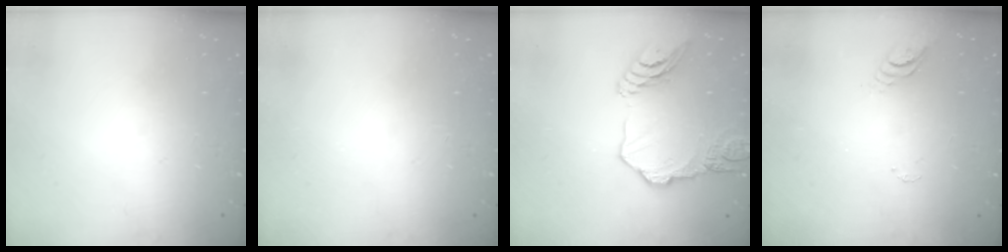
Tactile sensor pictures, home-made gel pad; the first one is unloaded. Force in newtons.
{"total": 0.0}
{"total": 14.1, "press": 14.0, "slide": 1.4}
{"total": 3.8, "press": 3.8, "slide": 0.4}